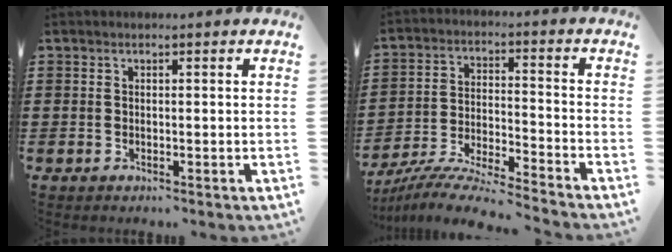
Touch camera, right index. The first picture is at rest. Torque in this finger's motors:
{"motor_torque": [0.01, 0.84, 0.49, 0.18]}